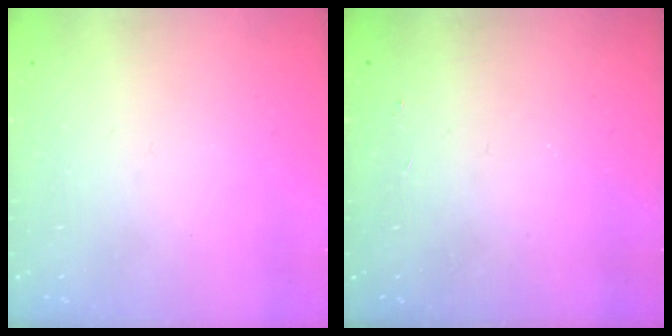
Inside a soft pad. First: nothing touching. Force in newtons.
{"total": 2.1, "press": 2.0, "slide": 0.4}